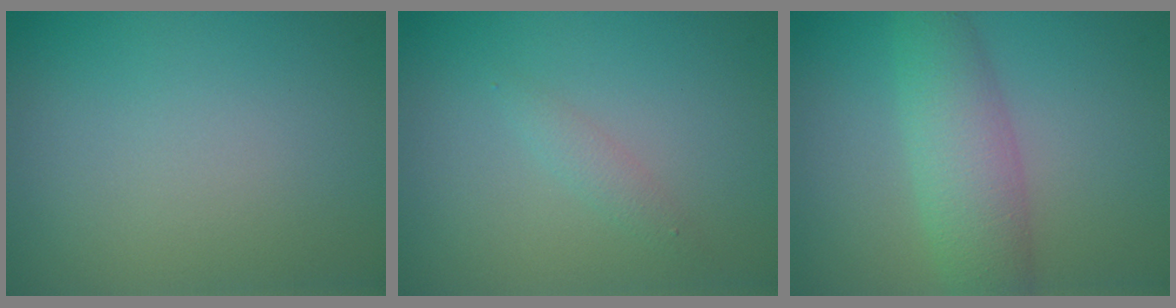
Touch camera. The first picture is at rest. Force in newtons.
{"total": 1.0, "press": 1.0, "slide": 0.0}
{"total": 4.5, "press": 4.5, "slide": 0.0}